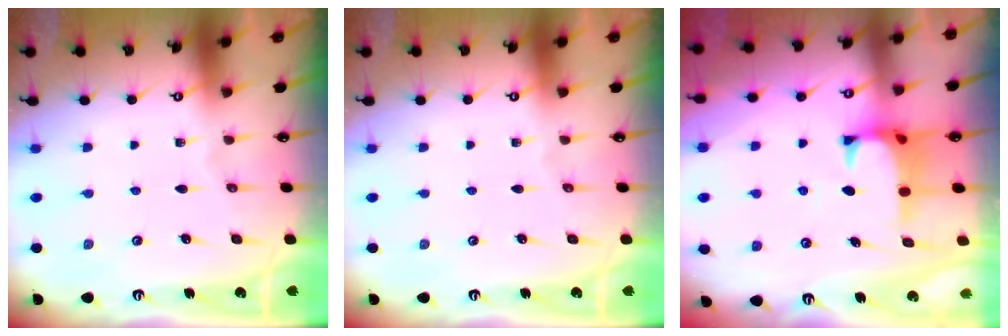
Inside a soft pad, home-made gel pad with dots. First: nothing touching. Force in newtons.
{"total": 0.0}
{"total": 1.0, "press": 0.7, "slide": 0.8}